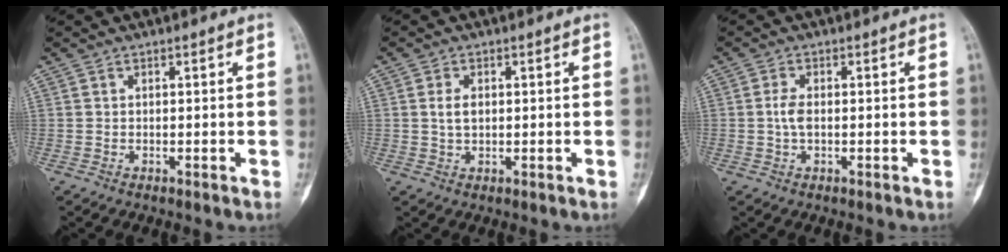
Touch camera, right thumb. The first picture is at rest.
{"total": 2.7, "force": [0.4, 1.7, 2.1], "torque": [-0.035, -0.001, 0.009]}
{"total": 2.6, "force": [-0.1, 1.3, 2.2], "torque": [-0.052, 0.003, -0.005]}